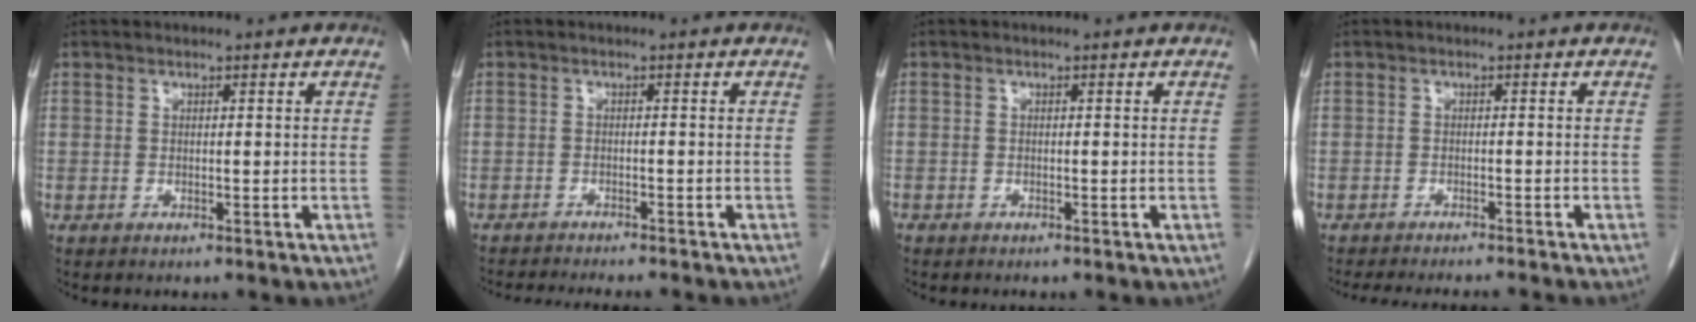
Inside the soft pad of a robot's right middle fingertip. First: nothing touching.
{"total": 9.7, "force": [-8.8, 0.9, 3.9], "torque": [-0.048, -0.016, -0.119]}
{"total": 0.0}
{"total": 9.8, "force": [-9.0, 0.2, 4.0], "torque": [-0.043, -0.015, -0.119]}